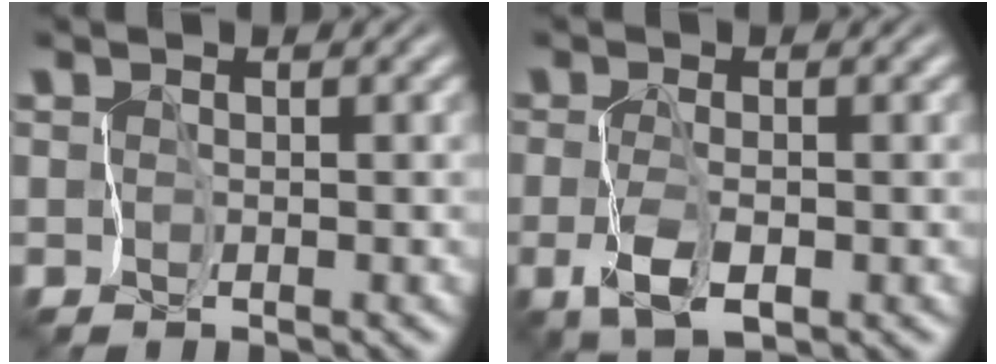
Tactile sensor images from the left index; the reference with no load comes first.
{"total": 3.1, "force": [-1.2, 1.2, 2.6], "torque": [-0.056, -0.008, -0.020]}